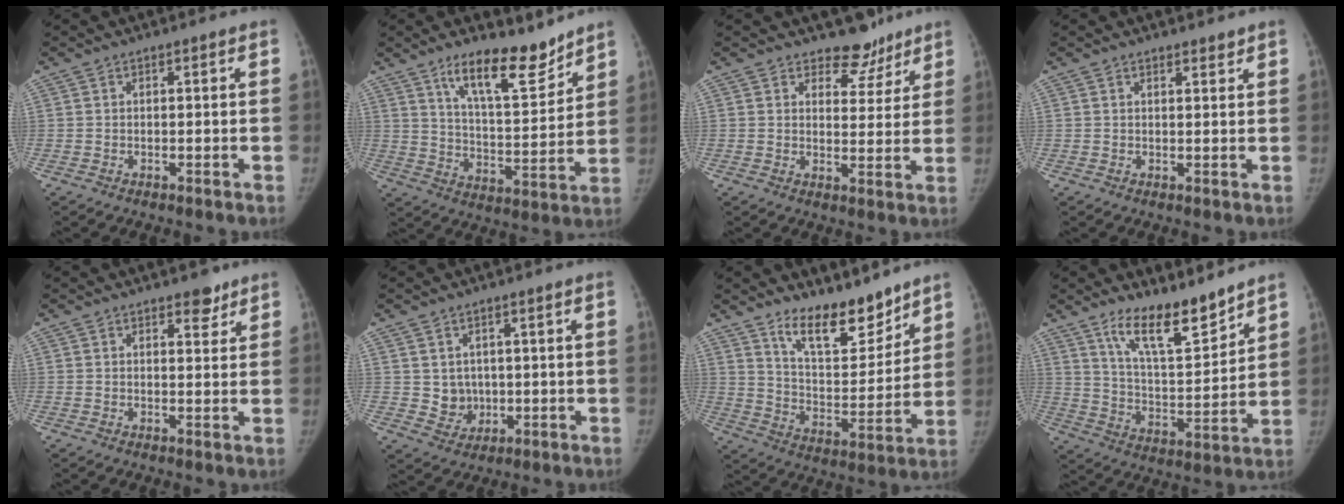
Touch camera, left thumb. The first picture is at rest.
{"total": 13.8, "force": [10.2, 4.3, 8.3], "torque": [-0.107, -0.077, 0.176]}
{"total": 6.3, "force": [5.2, 3.6, 1.0], "torque": [0.022, -0.037, 0.071]}
{"total": 1.4, "force": [1.3, 0.5, 0.4], "torque": [0.002, -0.010, 0.018]}
{"total": 3.0, "force": [2.1, 1.5, 1.4], "torque": [-0.002, -0.013, 0.029]}
{"total": 4.6, "force": [0.4, 4.1, 2.0], "torque": [-0.011, -0.005, 0.019]}
{"total": 13.5, "force": [10.6, 5.2, 6.5], "torque": [-0.068, -0.085, 0.187]}
{"total": 13.1, "force": [10.2, 3.4, 7.5], "torque": [-0.101, -0.080, 0.185]}